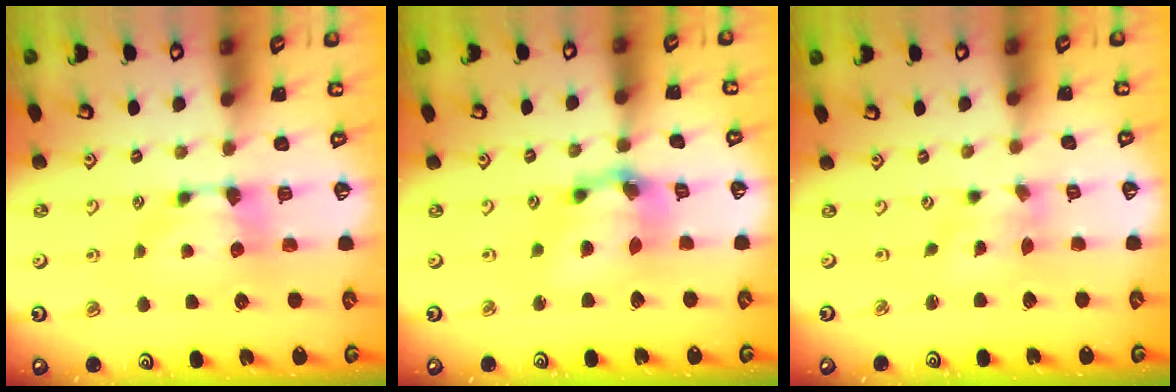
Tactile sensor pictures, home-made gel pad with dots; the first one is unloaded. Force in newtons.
{"total": 6.5, "press": 6.1, "slide": 2.1}
{"total": 1.2, "press": 0.3, "slide": 1.2}